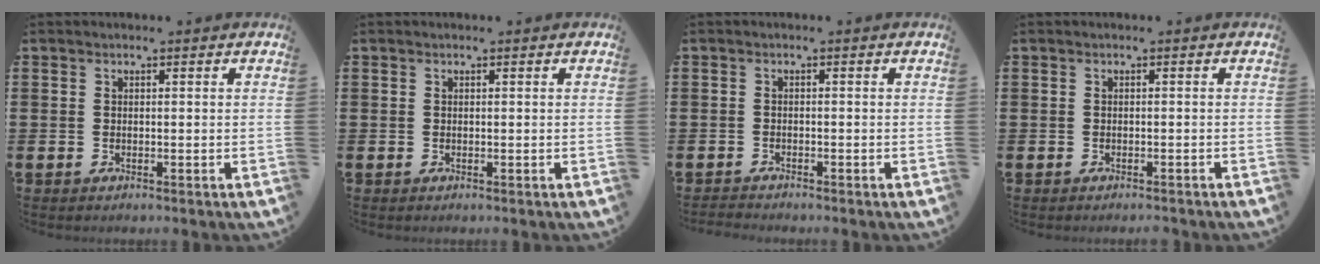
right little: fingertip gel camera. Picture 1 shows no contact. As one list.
[{"total": 0.0}, {"total": 0.9, "force": [-0.9, 0.0, 0.0], "torque": [-0.002, 0.000, -0.019]}, {"total": 0.5, "force": [-0.5, 0.0, 0.1], "torque": [-0.002, -0.001, -0.010]}]